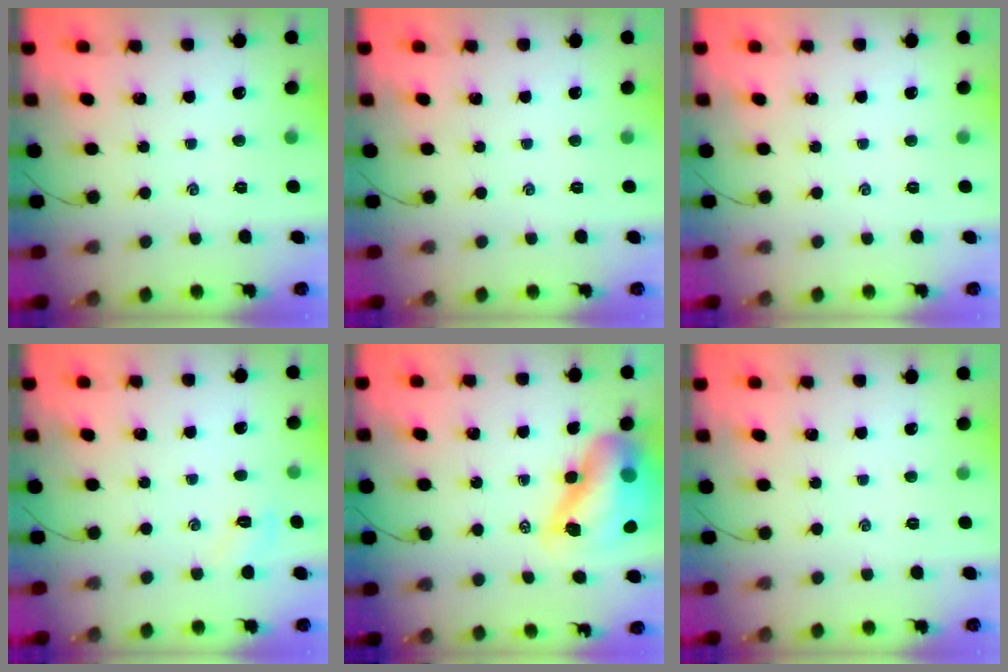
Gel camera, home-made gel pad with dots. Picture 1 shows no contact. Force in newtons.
{"total": 0.0}
{"total": 0.0}
{"total": 4.8, "press": 4.6, "slide": 1.1}
{"total": 16.2, "press": 15.5, "slide": 4.5}
{"total": 0.0}